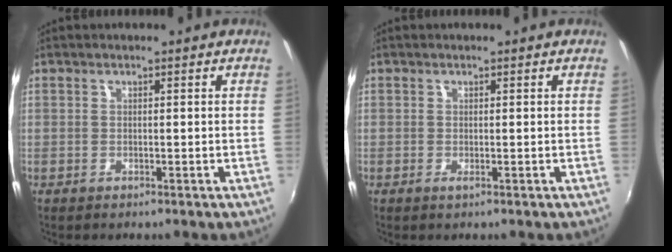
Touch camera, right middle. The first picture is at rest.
{"total": 0.6, "force": [0.1, -0.3, 0.5], "torque": [-0.009, 0.000, 0.001]}